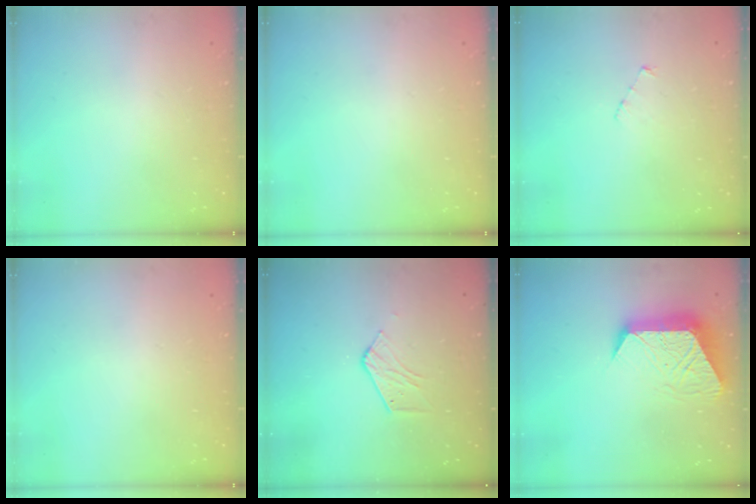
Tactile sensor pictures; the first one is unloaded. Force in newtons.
{"total": 0.0}
{"total": 3.5, "press": 3.5, "slide": 0.3}
{"total": 0.0}
{"total": 4.0, "press": 4.0, "slide": 0.3}
{"total": 12.8, "press": 12.7, "slide": 1.0}